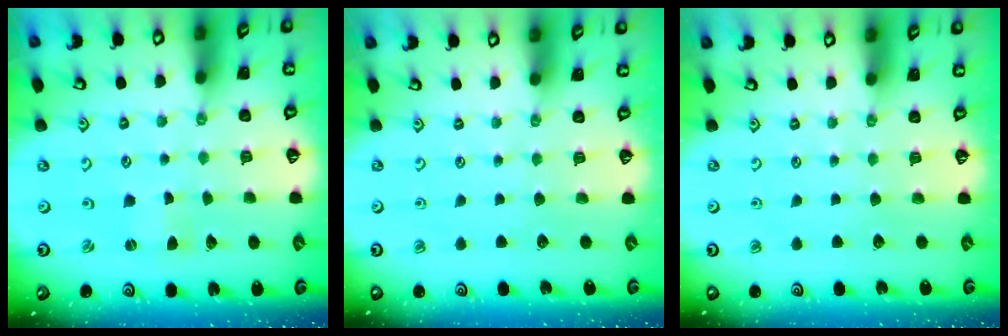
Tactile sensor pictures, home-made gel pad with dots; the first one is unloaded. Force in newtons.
{"total": 0.0}
{"total": 0.0}